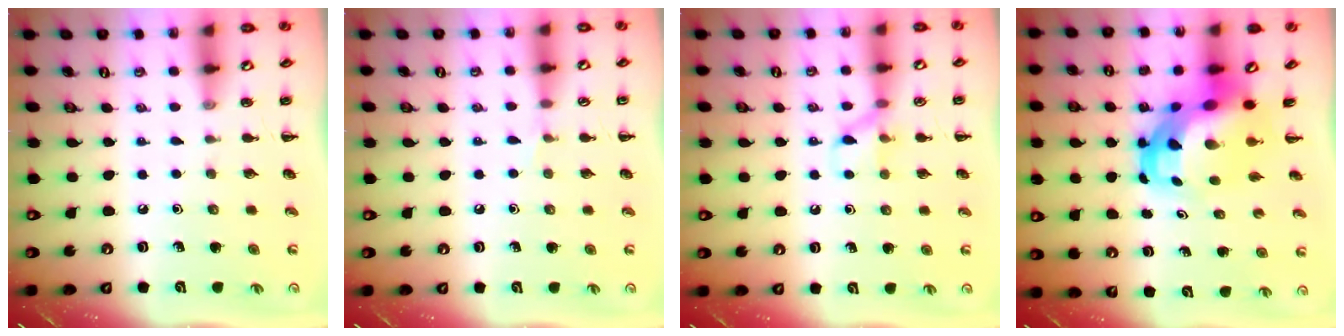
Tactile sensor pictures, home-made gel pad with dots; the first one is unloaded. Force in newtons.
{"total": 3.0, "press": 2.8, "slide": 0.9}
{"total": 7.3, "press": 7.2, "slide": 0.3}
{"total": 8.8, "press": 8.5, "slide": 2.3}